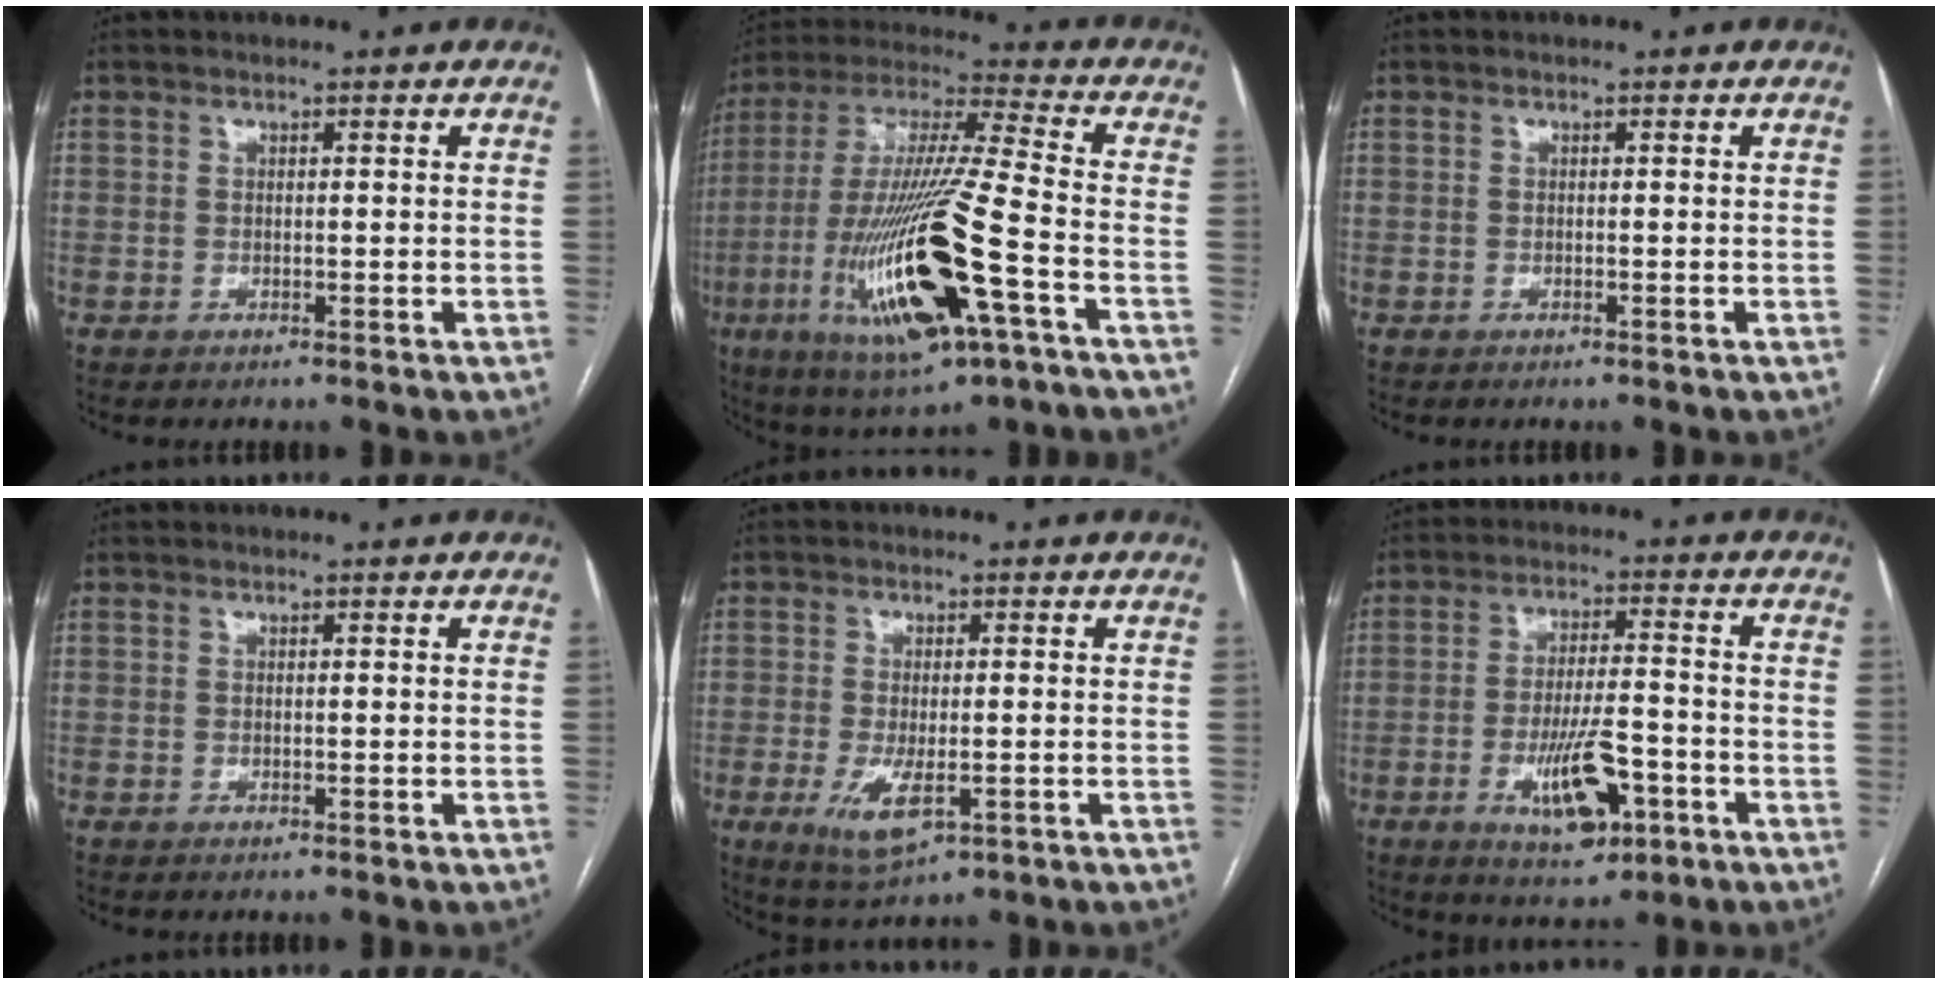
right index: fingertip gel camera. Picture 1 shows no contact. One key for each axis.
{"total": 22.8, "fx": -7.7, "fy": 2.4, "fz": 21.3, "tx": -0.451, "ty": -0.035, "tz": -0.136}
{"total": 0.0}
{"total": 0.0}
{"total": 6.3, "fx": -2.1, "fy": 2.6, "fz": 5.4, "tx": -0.105, "ty": -0.012, "tz": -0.025}
{"total": 10.2, "fx": -4.1, "fy": 3.1, "fz": 8.8, "tx": -0.157, "ty": -0.003, "tz": -0.062}